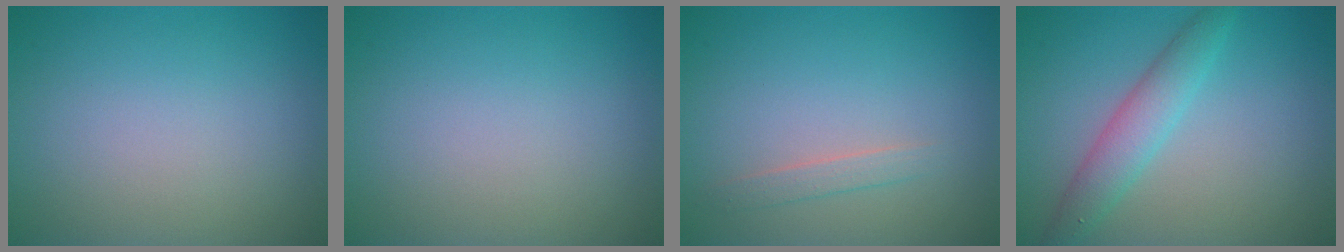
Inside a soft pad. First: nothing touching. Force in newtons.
{"total": 0.0}
{"total": 1.2, "press": 1.2, "slide": 0.1}
{"total": 3.0, "press": 3.0, "slide": 0.1}